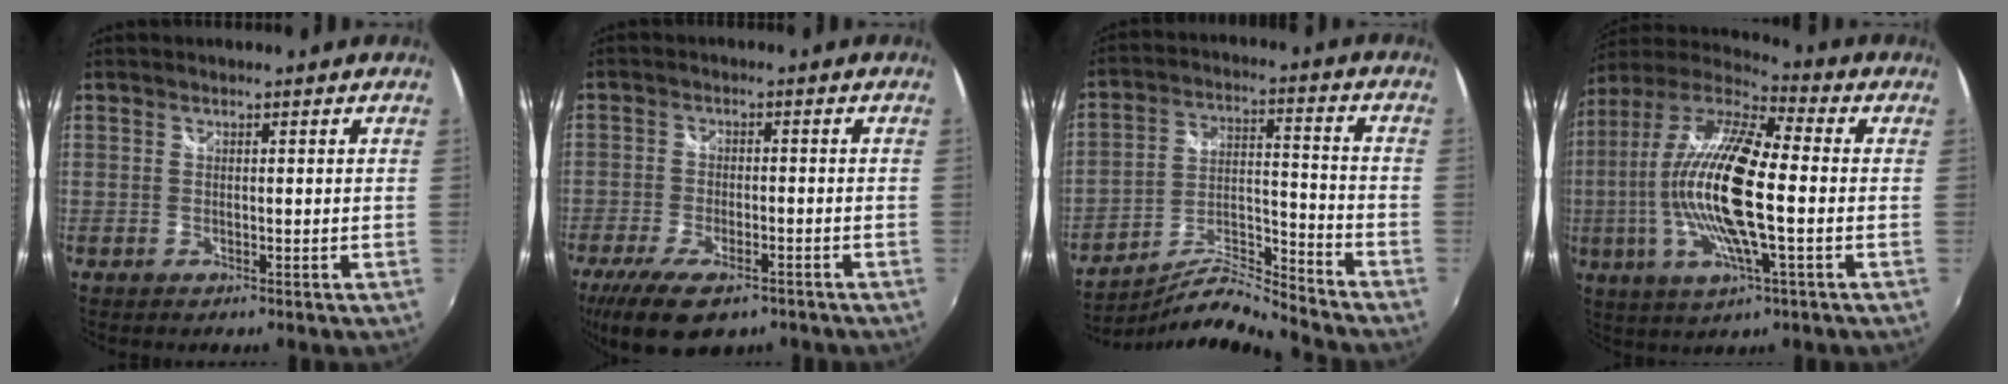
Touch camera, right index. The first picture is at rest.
{"total": 12.6, "force": [-8.6, 5.0, 7.8], "torque": [-0.178, -0.037, -0.142]}
{"total": 11.2, "force": [-10.9, -0.8, 2.6], "torque": [-0.050, 0.012, -0.200]}
{"total": 19.4, "force": [-1.2, 4.1, 18.9], "torque": [-0.349, -0.005, -0.036]}